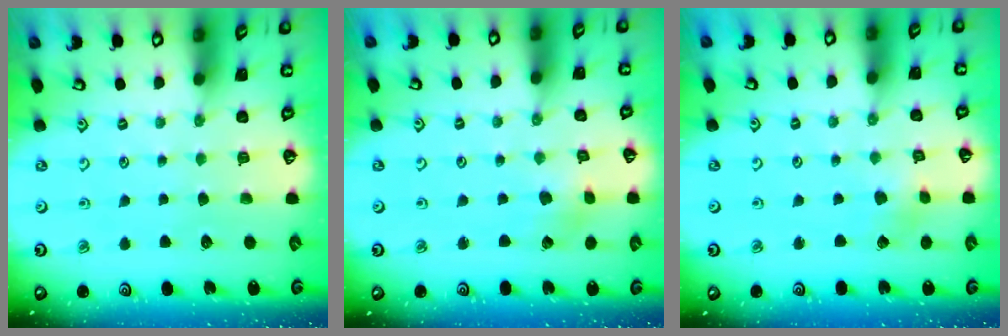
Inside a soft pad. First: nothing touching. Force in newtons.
{"total": 2.5, "press": 2.4, "slide": 0.4}
{"total": 2.5, "press": 2.5, "slide": 0.3}